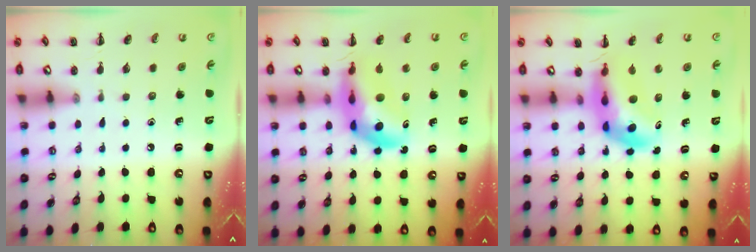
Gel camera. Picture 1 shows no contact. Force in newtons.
{"total": 13.4, "press": 12.9, "slide": 3.7}
{"total": 9.4, "press": 8.9, "slide": 3.1}